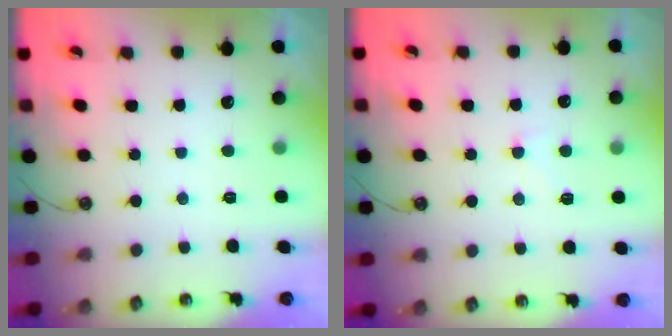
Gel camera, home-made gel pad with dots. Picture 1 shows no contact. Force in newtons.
{"total": 0.8, "press": 0.1, "slide": 0.8}